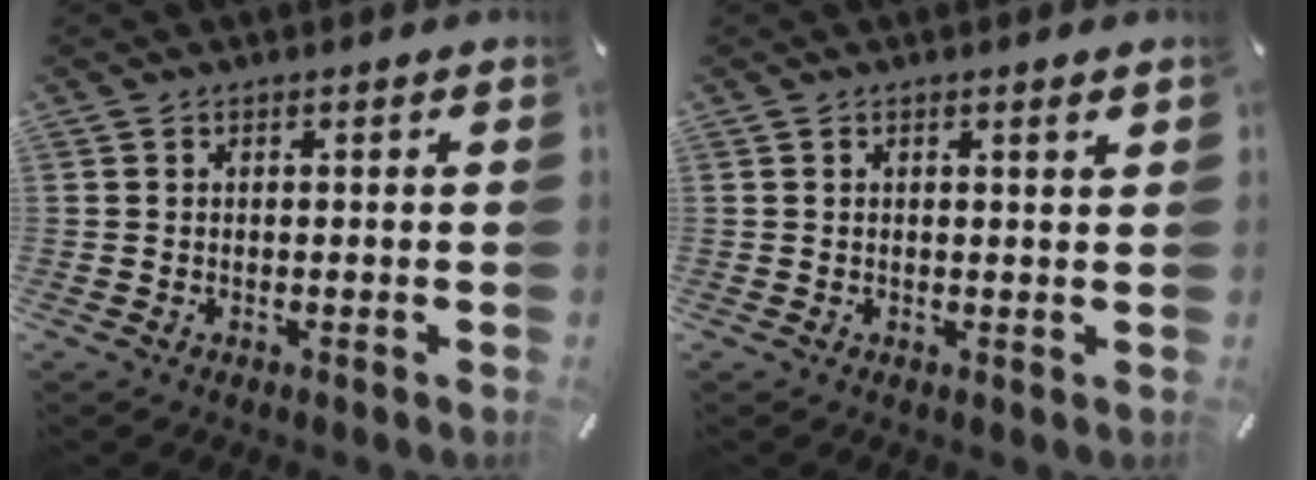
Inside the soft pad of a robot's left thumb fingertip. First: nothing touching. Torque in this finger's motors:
{"motor_torque": [0.17, -0.06, 0.03, -0.13, -0.01]}